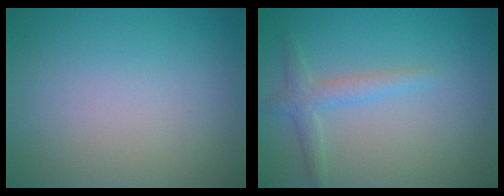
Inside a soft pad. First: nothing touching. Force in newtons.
{"total": 2.2, "press": 2.2, "slide": 0.1}